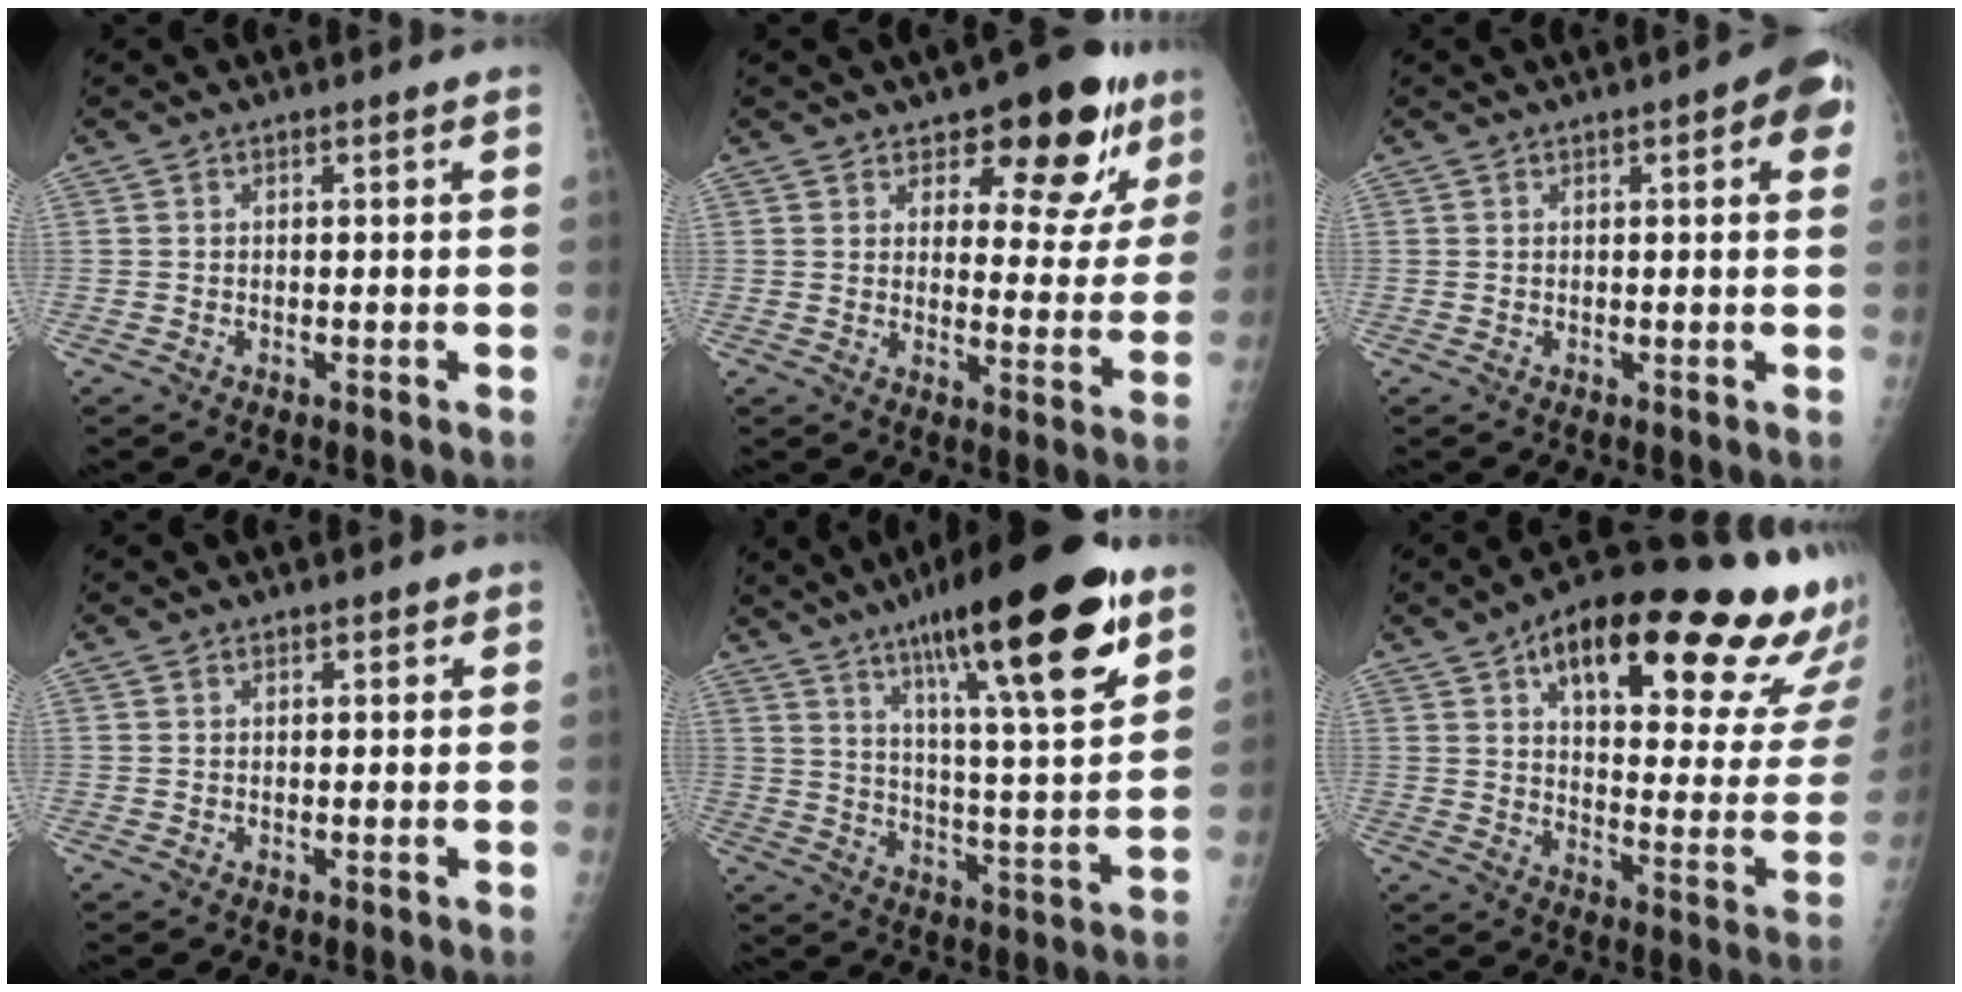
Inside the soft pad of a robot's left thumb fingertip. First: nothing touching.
{"total": 13.8, "force": [8.8, 6.4, 8.4], "torque": [-0.046, -0.050, 0.121]}
{"total": 5.7, "force": [1.9, 1.7, 5.1], "torque": [-0.048, 0.003, 0.013]}
{"total": 0.7, "force": [0.5, 0.5, 0.1], "torque": [0.008, -0.002, 0.004]}
{"total": 25.4, "force": [14.7, 4.8, 20.1], "torque": [-0.297, -0.045, 0.230]}
{"total": 31.6, "force": [18.5, 10.5, 23.5], "torque": [-0.277, -0.044, 0.258]}